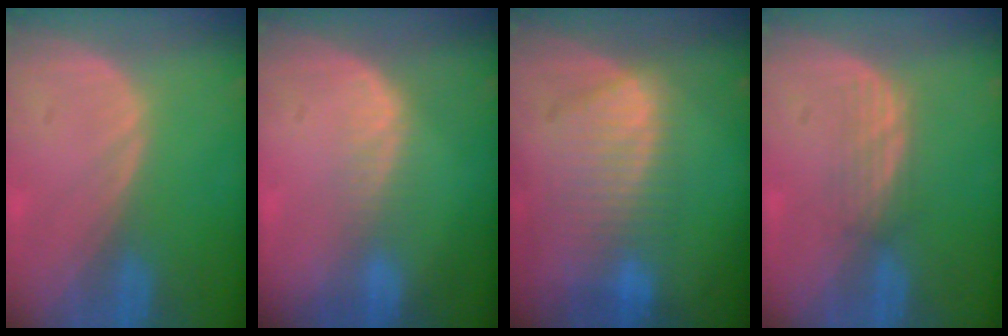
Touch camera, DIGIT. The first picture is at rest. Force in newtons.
{"total": 2.5, "press": 2.0, "slide": 1.6}
{"total": 7.8, "press": 7.4, "slide": 2.5}
{"total": 2.9, "press": 2.6, "slide": 1.2}